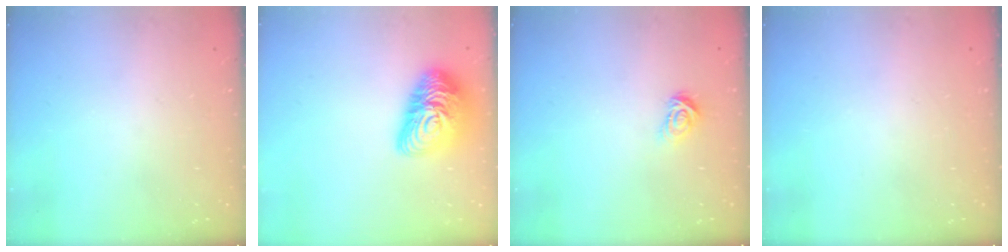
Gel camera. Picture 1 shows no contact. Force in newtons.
{"total": 16.8, "press": 16.8, "slide": 1.0}
{"total": 3.6, "press": 3.6, "slide": 0.4}
{"total": 0.0}